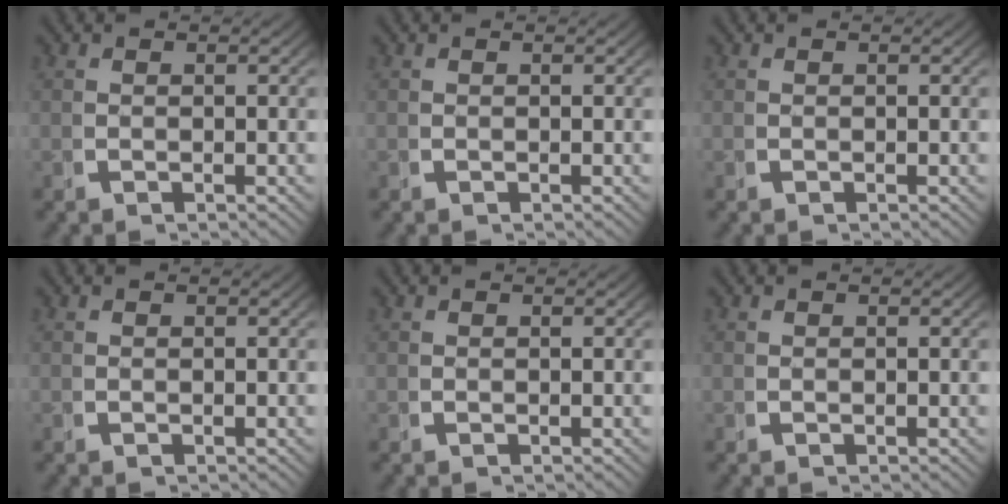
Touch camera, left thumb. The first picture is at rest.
{"total": 0.0}
{"total": 0.0}
{"total": 0.0}
{"total": 0.0}
{"total": 0.0}